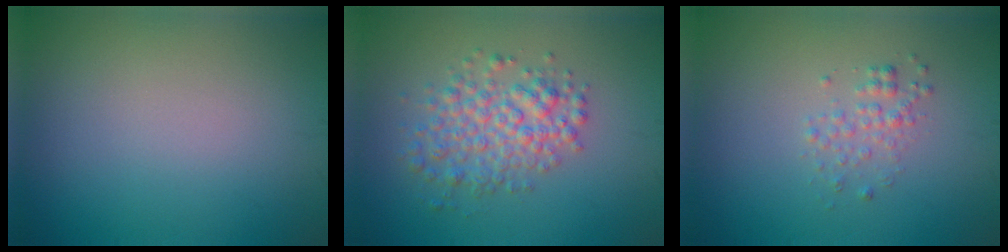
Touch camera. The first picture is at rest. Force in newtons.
{"total": 4.0, "press": 4.0, "slide": 0.1}
{"total": 1.4, "press": 1.4, "slide": 0.1}